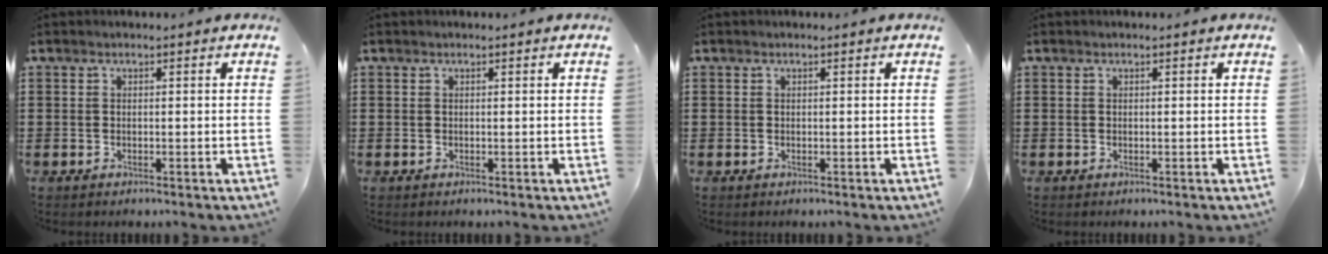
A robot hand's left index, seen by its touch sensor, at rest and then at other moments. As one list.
[{"total": 0.0}, {"total": 0.0}, {"total": 0.0}]